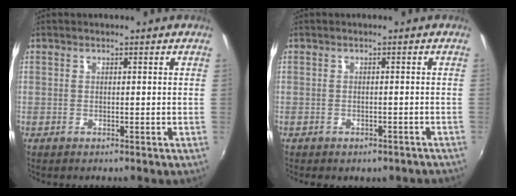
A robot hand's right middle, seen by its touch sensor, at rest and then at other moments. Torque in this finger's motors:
{"motor_torque": [1.07, -1.07, 0.14, 0.06]}